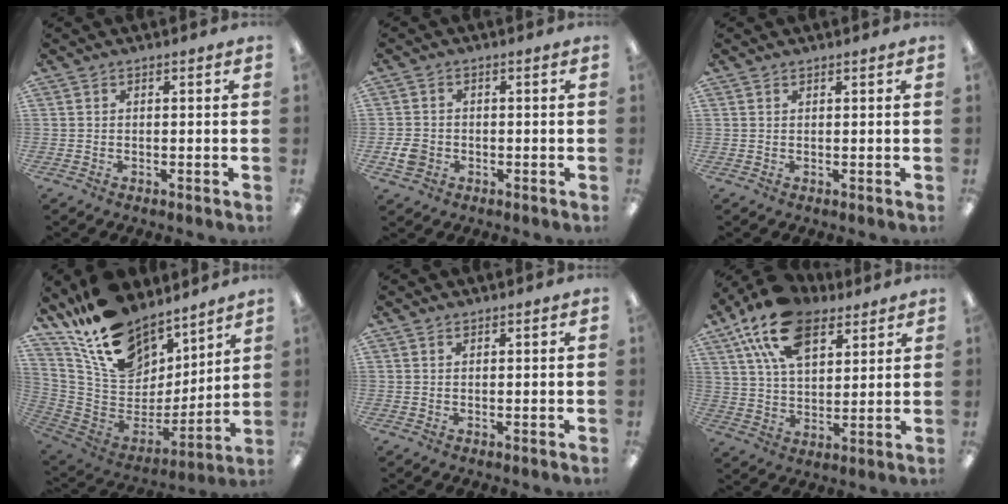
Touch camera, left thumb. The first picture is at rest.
{"total": 3.9, "force": [-1.0, 3.4, 1.7], "torque": [-0.024, 0.002, -0.019]}
{"total": 0.5, "force": [0.5, 0.2, 0.1], "torque": [-0.002, 0.002, 0.009]}
{"total": 20.0, "force": [14.8, 10.6, 8.3], "torque": [-0.172, -0.097, 0.274]}
{"total": 0.8, "force": [0.8, 0.3, 0.1], "torque": [-0.003, 0.000, 0.014]}
{"total": 17.8, "force": [10.5, 9.7, 10.6], "torque": [-0.192, -0.031, 0.191]}